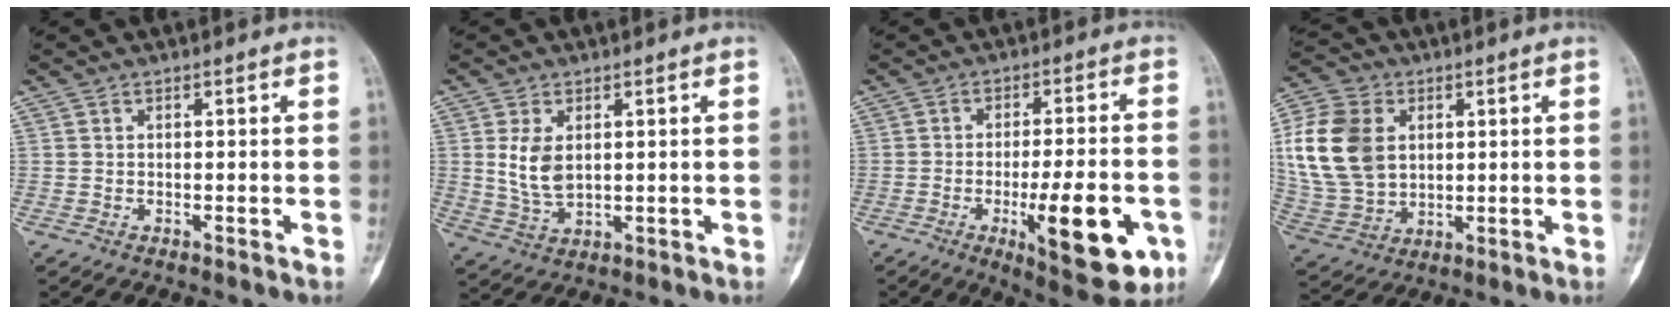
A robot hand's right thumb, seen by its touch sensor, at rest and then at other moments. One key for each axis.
{"total": 6.2, "fx": 1.3, "fy": 3.7, "fz": 4.8, "tx": -0.083, "ty": -0.011, "tz": 0.035}
{"total": 16.1, "fx": -5.3, "fy": 5.0, "fz": 14.4, "tx": -0.194, "ty": 0.008, "tz": -0.067}
{"total": 16.7, "fx": 3.3, "fy": 12.3, "fz": 10.8, "tx": -0.206, "ty": 0.000, "tz": 0.071}